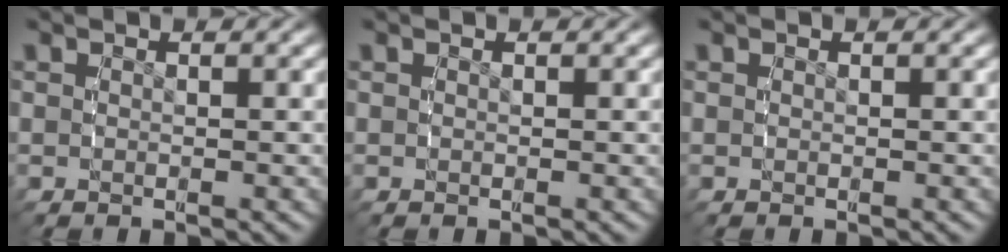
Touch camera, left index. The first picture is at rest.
{"total": 0.0}
{"total": 0.0}